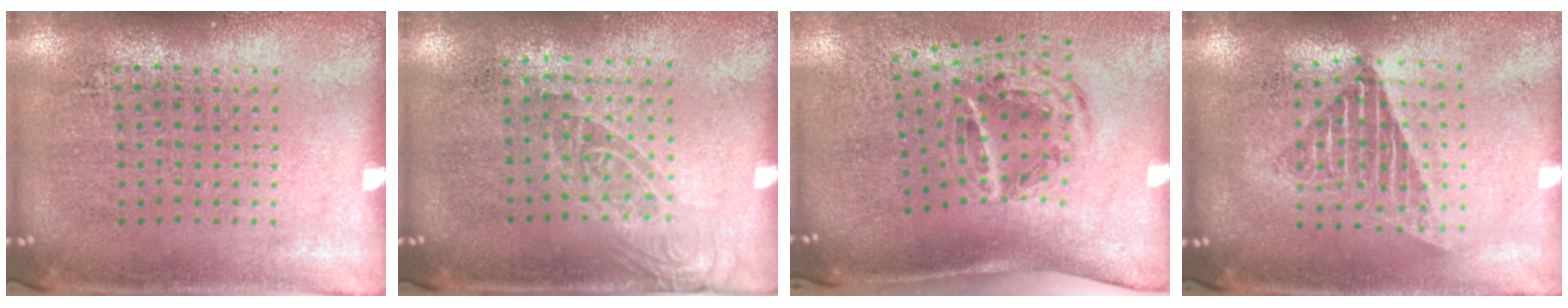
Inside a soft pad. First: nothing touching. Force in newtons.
{"total": 1.3, "press": 1.0, "slide": 0.9}
{"total": 1.5, "press": 1.1, "slide": 1.0}
{"total": 1.5, "press": 1.3, "slide": 0.8}